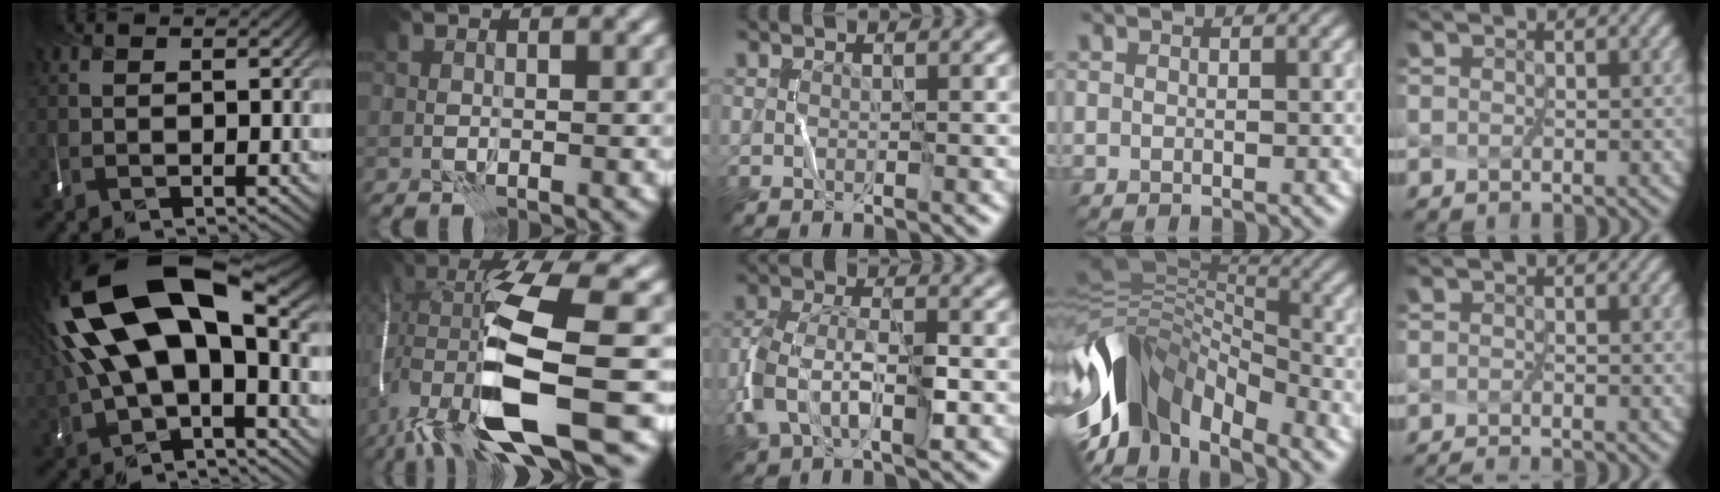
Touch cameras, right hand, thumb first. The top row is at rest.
{"thumb": {"total": 17.0, "force": [2.3, 8.2, 14.7], "torque": [-0.304, 0.002, 0.043]}, "index": {"total": 14.9, "force": [-3.3, 4.2, 14.0], "torque": [-0.277, -0.013, -0.051]}, "middle": {"total": 5.0, "force": [-1.7, 2.8, 3.7], "torque": [-0.085, 0.003, -0.036]}, "ring": {"total": 11.5, "force": [-5.4, 6.6, 7.7], "torque": [-0.145, 0.010, -0.110]}, "little": {"total": 1.5, "force": [-1.3, -0.6, 0.0], "torque": [-0.010, -0.010, -0.026]}}